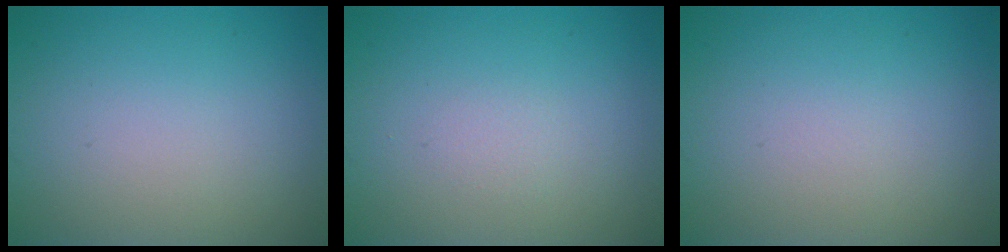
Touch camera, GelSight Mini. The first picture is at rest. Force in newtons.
{"total": 0.6, "press": 0.6, "slide": 0.1}
{"total": 0.0}